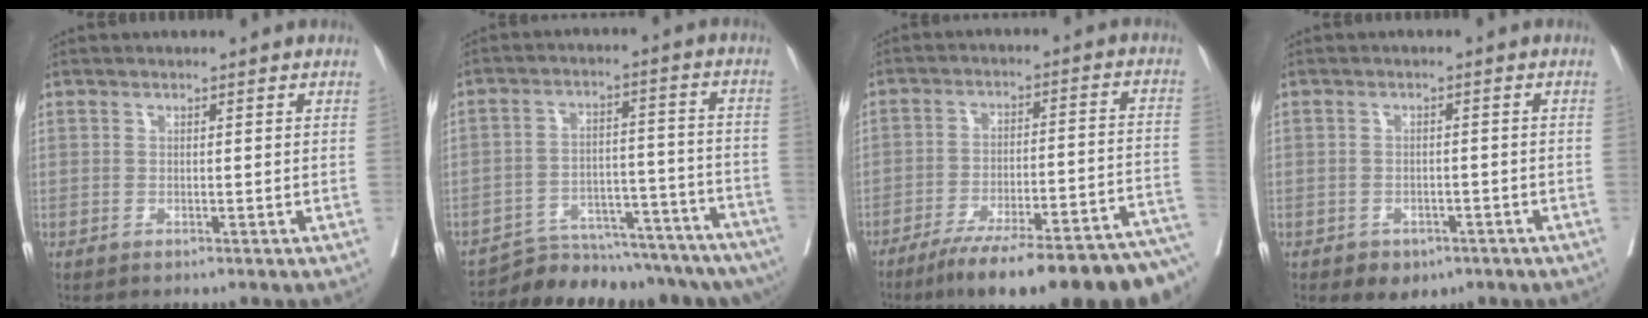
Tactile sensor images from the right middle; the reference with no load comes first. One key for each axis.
{"total": 18.6, "fx": -17.1, "fy": 3.3, "fz": 6.4, "tx": -0.052, "ty": 0.020, "tz": -0.238}
{"total": 24.9, "fx": -20.5, "fy": 1.8, "fz": 13.9, "tx": -0.119, "ty": -0.004, "tz": -0.283}
{"total": 4.4, "fx": -2.8, "fy": 3.0, "fz": 1.6, "tx": -0.018, "ty": 0.006, "tz": -0.028}